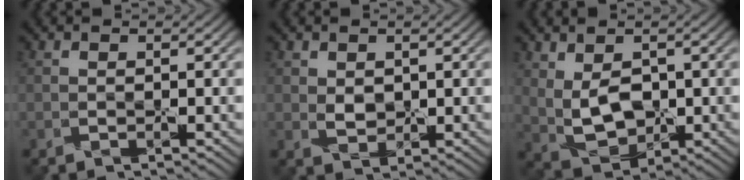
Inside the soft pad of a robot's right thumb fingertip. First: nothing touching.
{"total": 1.9, "force": [0.9, 1.5, 0.9], "torque": [-0.022, -0.002, 0.023]}
{"total": 5.6, "force": [1.0, 3.7, 4.2], "torque": [-0.103, -0.007, 0.027]}